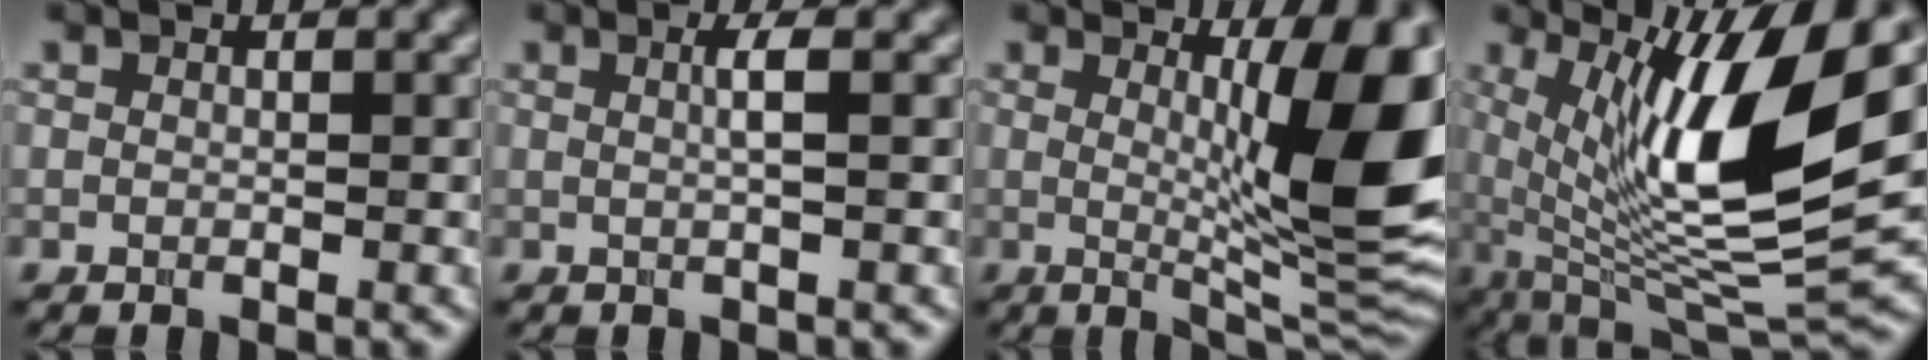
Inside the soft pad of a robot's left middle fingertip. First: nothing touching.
{"total": 1.7, "force": [0.1, 0.3, 1.7], "torque": [-0.032, 0.004, 0.000]}
{"total": 11.8, "force": [1.7, 2.7, 11.3], "torque": [-0.138, -0.014, 0.036]}
{"total": 13.1, "force": [3.2, 3.6, 12.2], "torque": [-0.213, -0.008, 0.070]}